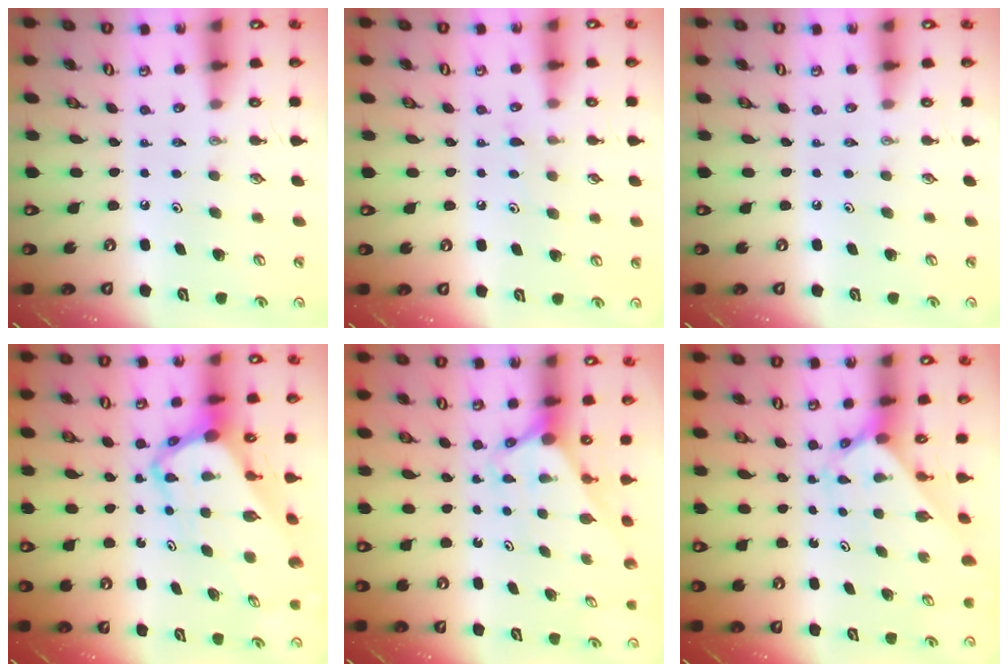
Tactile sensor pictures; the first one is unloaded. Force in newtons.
{"total": 6.5, "press": 6.5, "slide": 0.7}
{"total": 0.0}
{"total": 6.7, "press": 6.7, "slide": 0.4}
{"total": 2.8, "press": 2.8, "slide": 0.1}
{"total": 2.0, "press": 2.0, "slide": 0.1}